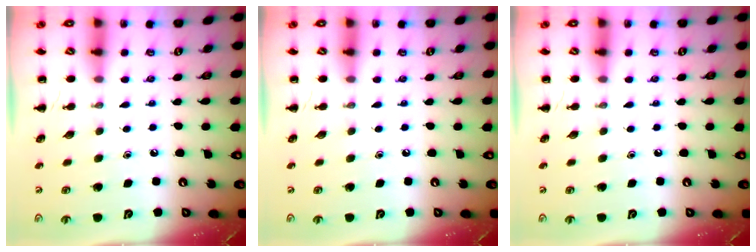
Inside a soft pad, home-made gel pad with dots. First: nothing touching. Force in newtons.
{"total": 0.0}
{"total": 0.0}